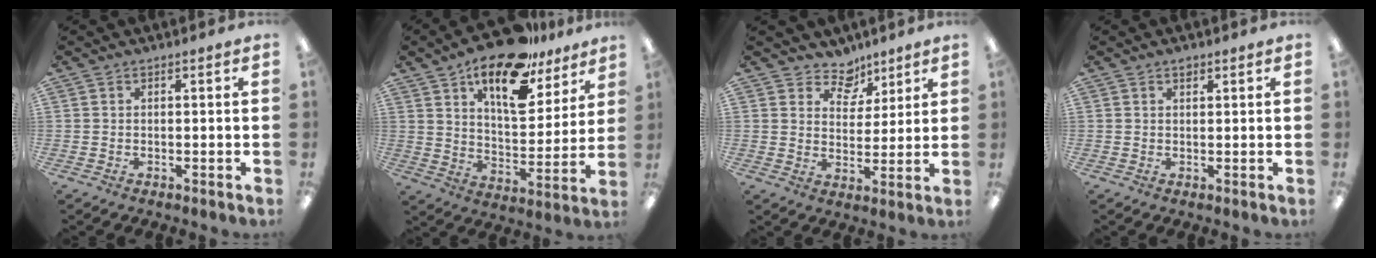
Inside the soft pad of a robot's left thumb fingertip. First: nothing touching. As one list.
[{"total": 19.0, "force": [12.9, 8.2, 11.2], "torque": [-0.179, -0.073, 0.221]}, {"total": 7.4, "force": [5.9, 4.4, 1.1], "torque": [-0.012, -0.044, 0.106]}, {"total": 1.1, "force": [0.8, 0.5, 0.6], "torque": [-0.006, -0.003, 0.014]}]